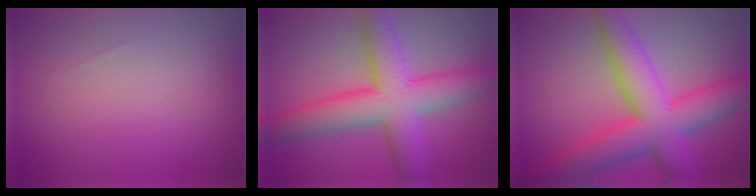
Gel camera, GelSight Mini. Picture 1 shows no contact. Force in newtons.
{"total": 8.4, "press": 8.4, "slide": 0.1}
{"total": 9.3, "press": 9.3, "slide": 0.3}